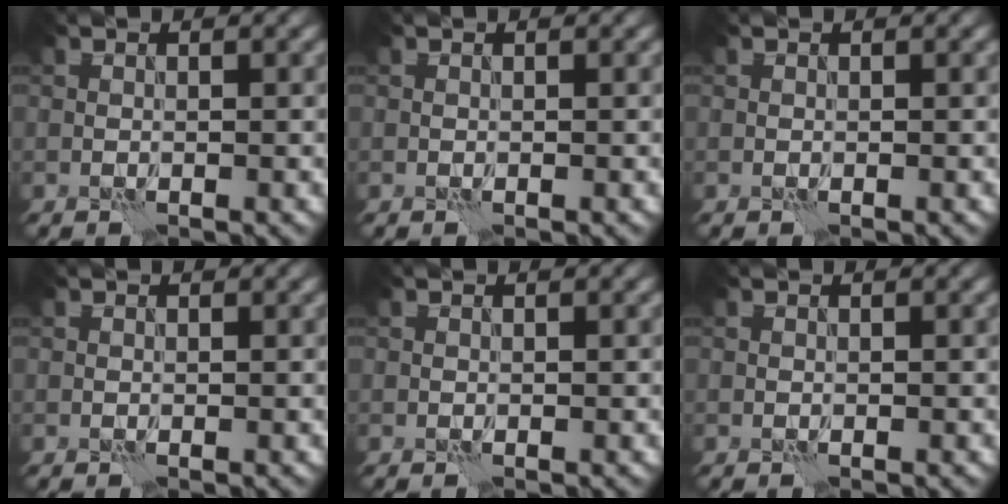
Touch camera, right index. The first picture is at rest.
{"total": 0.0}
{"total": 0.0}
{"total": 0.0}
{"total": 0.0}
{"total": 0.0}